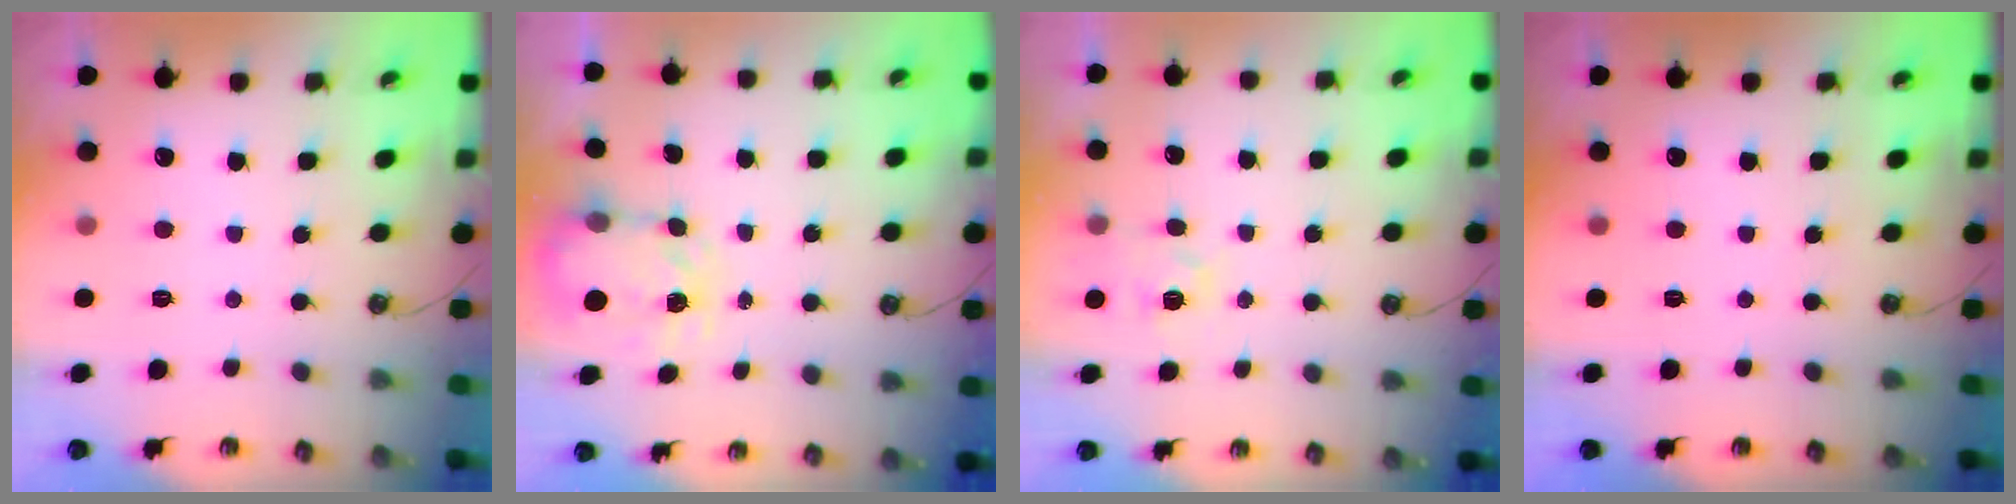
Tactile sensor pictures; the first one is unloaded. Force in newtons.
{"total": 3.9, "press": 3.8, "slide": 0.5}
{"total": 3.7, "press": 3.7, "slide": 0.5}
{"total": 0.0}